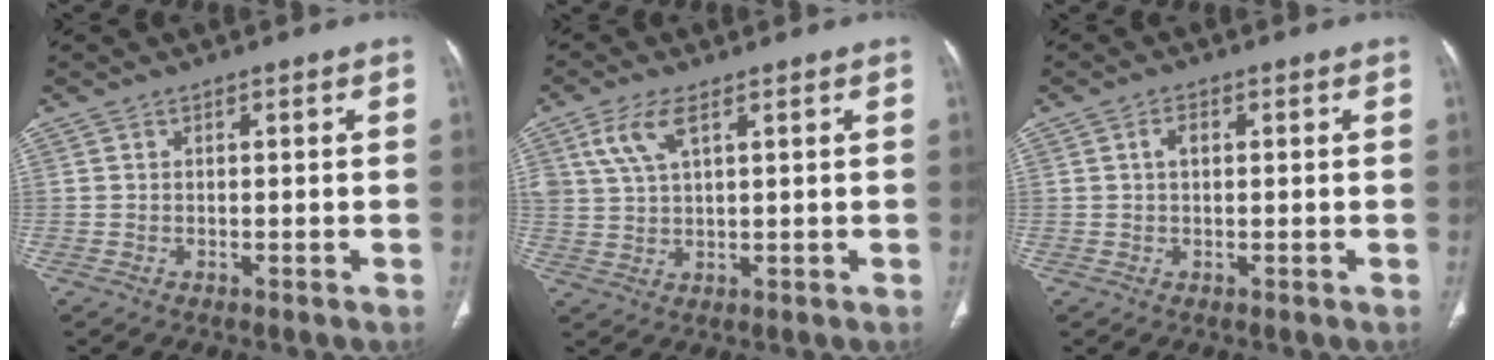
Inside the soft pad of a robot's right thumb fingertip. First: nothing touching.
{"total": 6.0, "force": [2.9, 2.4, 4.6], "torque": [-0.105, -0.003, 0.061]}
{"total": 2.1, "force": [0.3, 1.3, 1.6], "torque": [-0.027, 0.007, 0.004]}